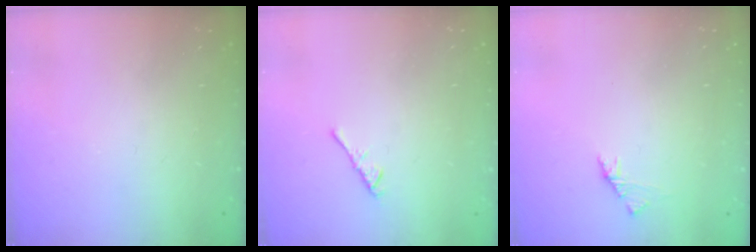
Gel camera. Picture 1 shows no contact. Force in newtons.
{"total": 2.4, "press": 2.3, "slide": 0.6}
{"total": 1.7, "press": 1.6, "slide": 0.5}